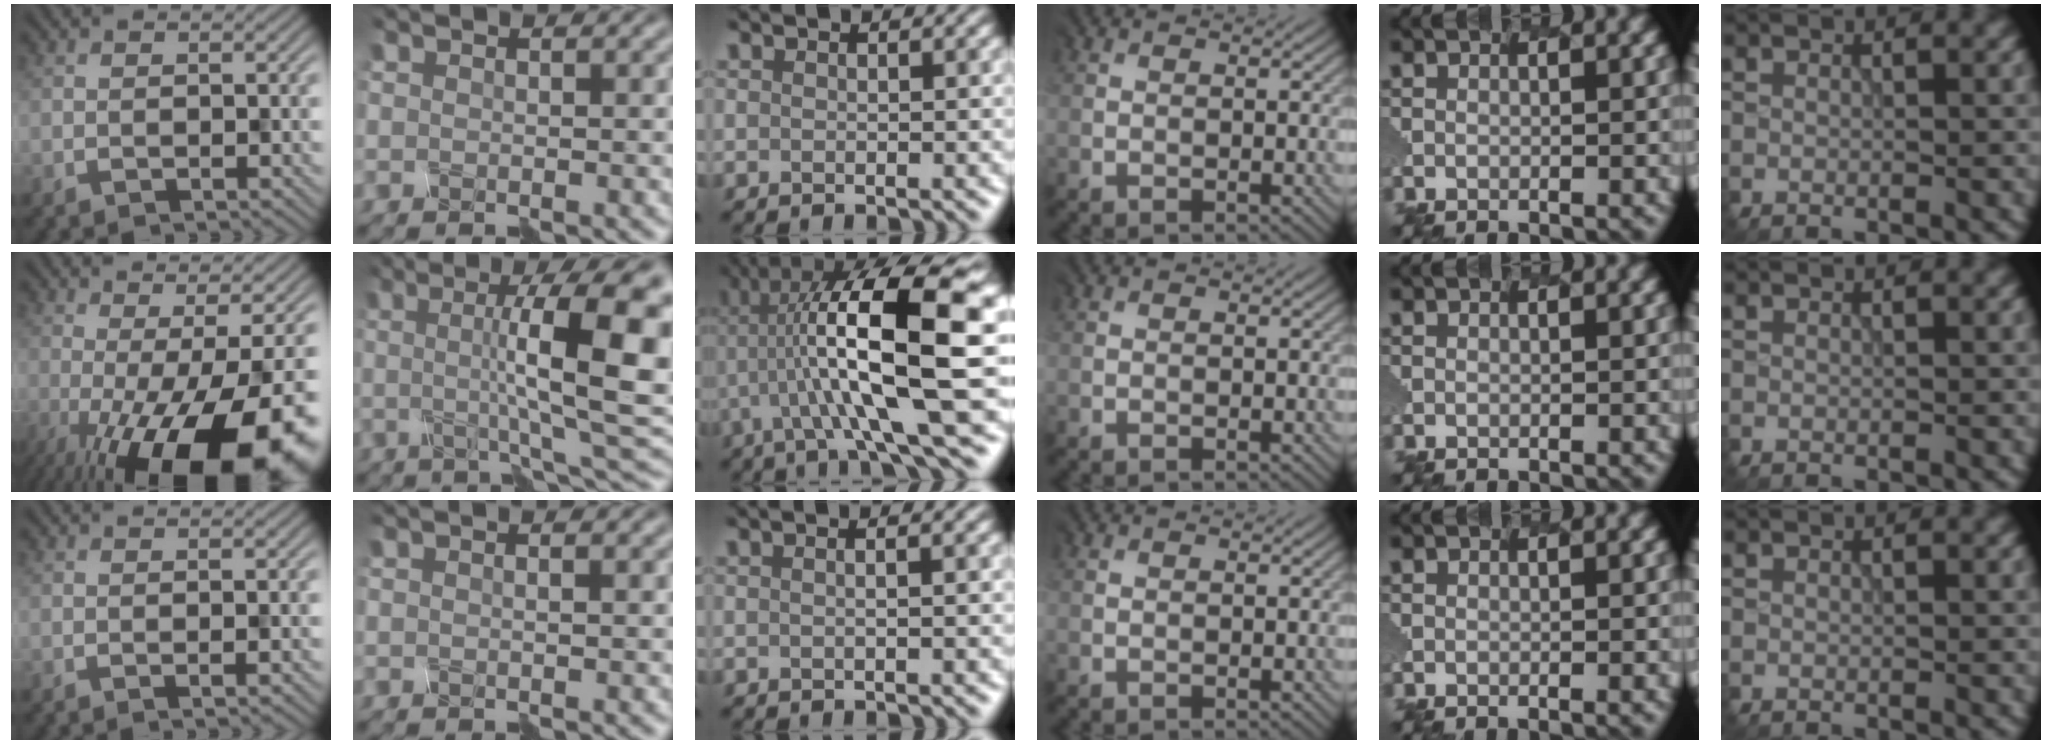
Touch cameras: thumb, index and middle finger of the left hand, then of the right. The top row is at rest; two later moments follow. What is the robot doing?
{"motion": "disassemble", "object": "spray bottle"}